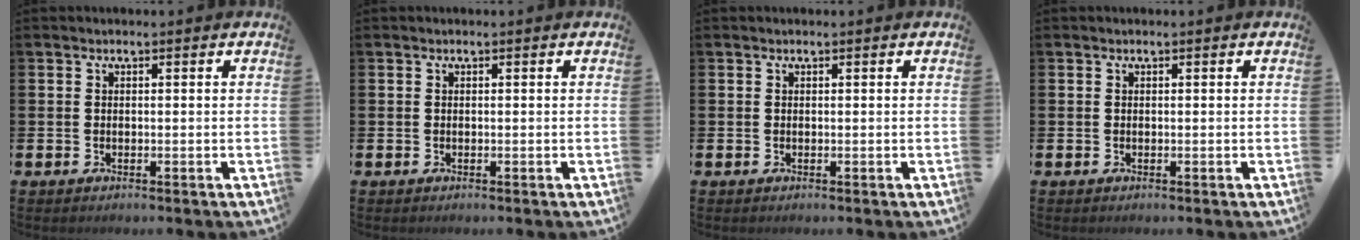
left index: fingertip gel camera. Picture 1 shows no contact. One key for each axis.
{"total": 0.0}
{"total": 0.0}
{"total": 0.0}